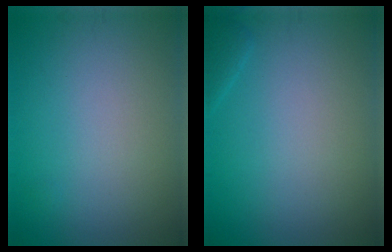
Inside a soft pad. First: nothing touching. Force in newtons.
{"total": 0.9, "press": 0.9, "slide": 0.1}